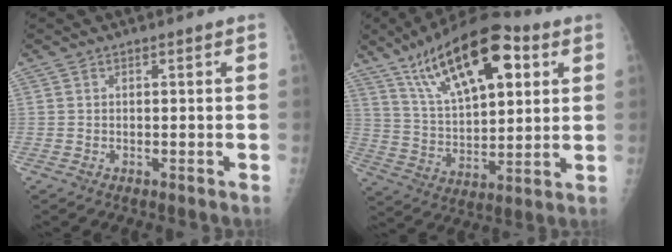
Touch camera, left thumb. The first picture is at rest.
{"total": 21.1, "force": [10.0, 9.2, 16.1], "torque": [-0.236, -0.023, 0.174]}